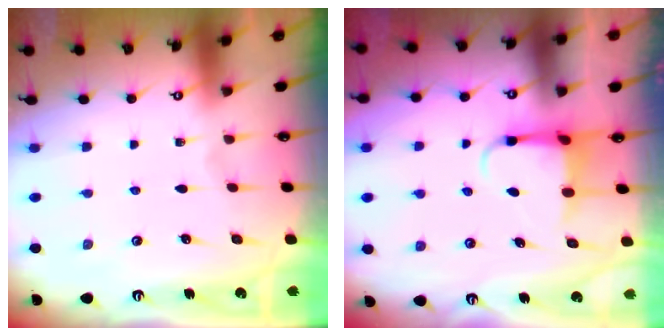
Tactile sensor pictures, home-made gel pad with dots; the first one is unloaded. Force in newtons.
{"total": 4.0, "press": 3.9, "slide": 0.4}